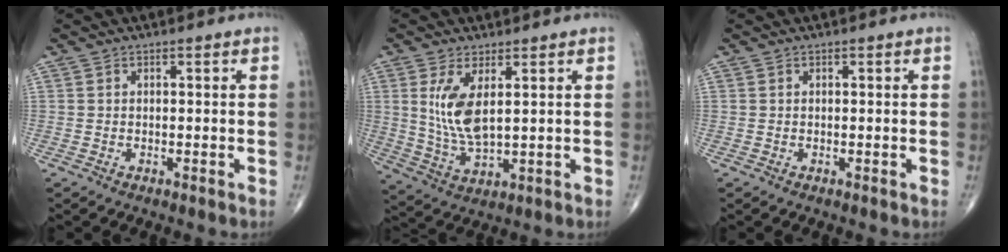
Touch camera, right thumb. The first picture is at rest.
{"total": 8.7, "force": [2.4, 3.3, 7.6], "torque": [-0.158, -0.023, 0.059]}
{"total": 0.0}